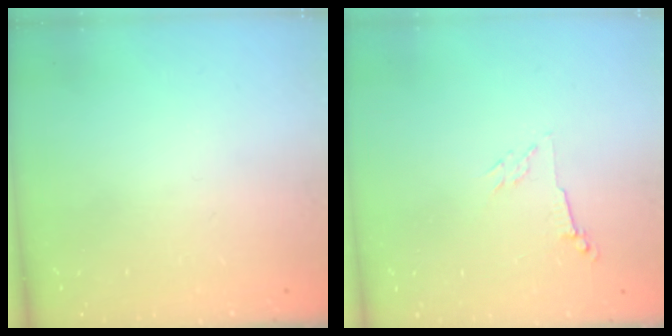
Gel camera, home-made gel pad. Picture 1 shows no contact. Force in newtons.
{"total": 2.8, "press": 2.7, "slide": 0.6}